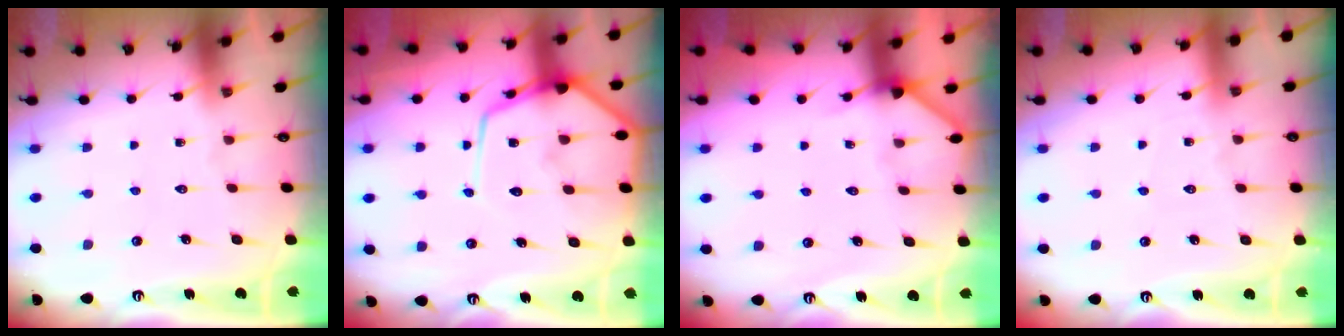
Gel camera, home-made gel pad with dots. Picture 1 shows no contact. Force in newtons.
{"total": 14.9, "press": 14.9, "slide": 1.1}
{"total": 3.9, "press": 3.9, "slide": 0.3}
{"total": 3.4, "press": 3.4, "slide": 0.4}